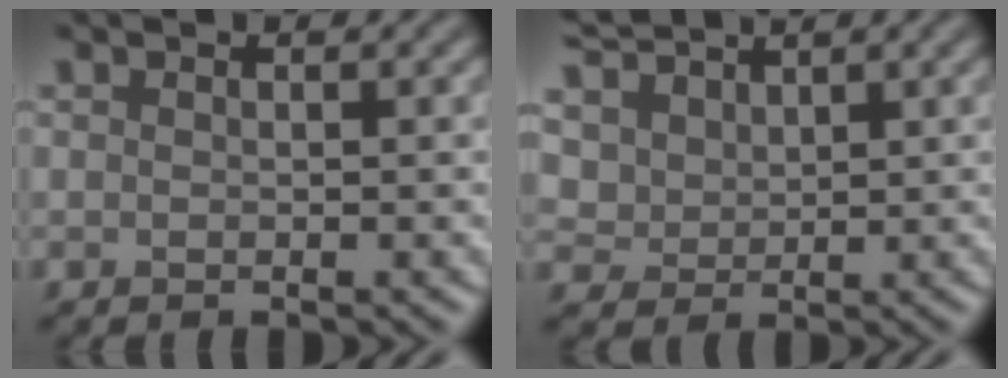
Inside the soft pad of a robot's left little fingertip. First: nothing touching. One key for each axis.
{"total": 5.9, "fx": 3.5, "fy": 3.8, "fz": 3.0, "tx": -0.108, "ty": 0.012, "tz": 0.067}